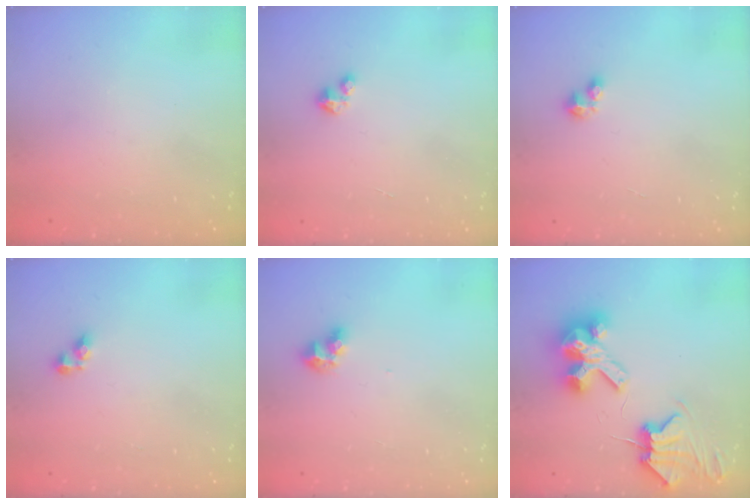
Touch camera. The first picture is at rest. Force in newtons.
{"total": 1.7, "press": 1.7, "slide": 0.2}
{"total": 2.5, "press": 2.5, "slide": 0.4}
{"total": 4.6, "press": 4.6, "slide": 0.6}
{"total": 6.8, "press": 6.8, "slide": 0.6}
{"total": 9.1, "press": 9.0, "slide": 1.3}